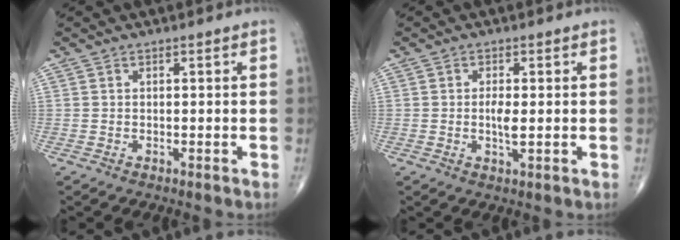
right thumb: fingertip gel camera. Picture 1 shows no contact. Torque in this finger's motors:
{"motor_torque": [1.40, 1.44, 0.03, -0.15, 0.01]}